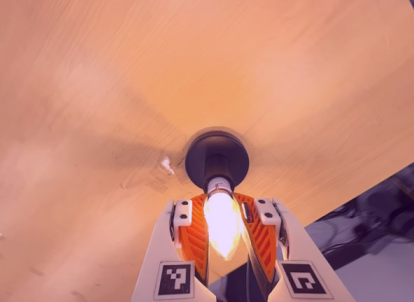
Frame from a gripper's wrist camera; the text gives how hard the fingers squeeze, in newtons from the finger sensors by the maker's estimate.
{"total": 27.8, "left": 30.6, "right": 24.9}